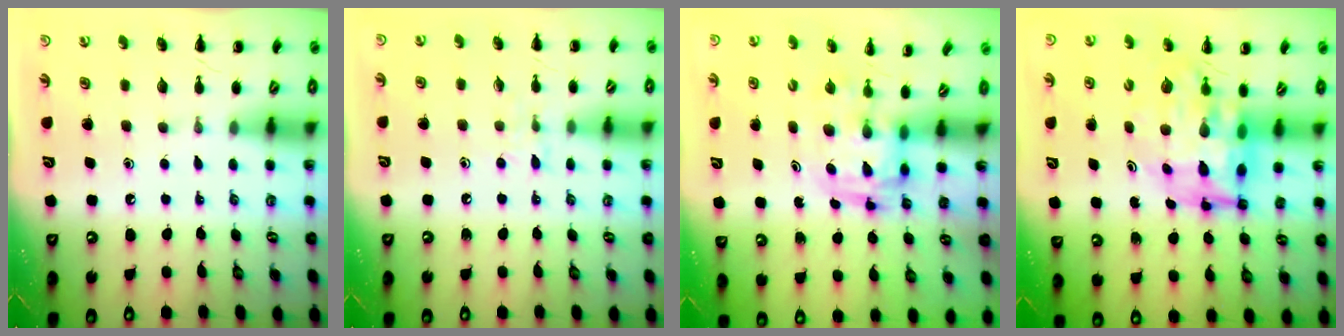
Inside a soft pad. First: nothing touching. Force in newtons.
{"total": 5.4, "press": 5.2, "slide": 1.2}
{"total": 3.0, "press": 3.0, "slide": 0.5}
{"total": 10.4, "press": 9.9, "slide": 3.1}